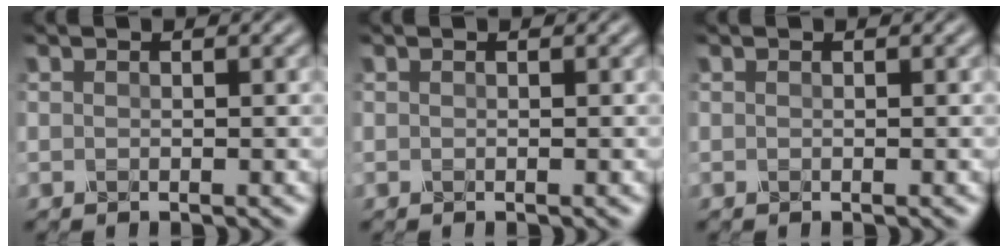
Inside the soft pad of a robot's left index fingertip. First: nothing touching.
{"total": 0.0}
{"total": 0.0}